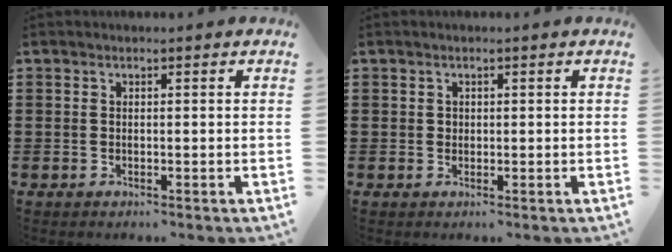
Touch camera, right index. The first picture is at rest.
{"total": 0.7, "force": [0.3, 0.7, 0.2], "torque": [-0.005, 0.003, 0.005]}